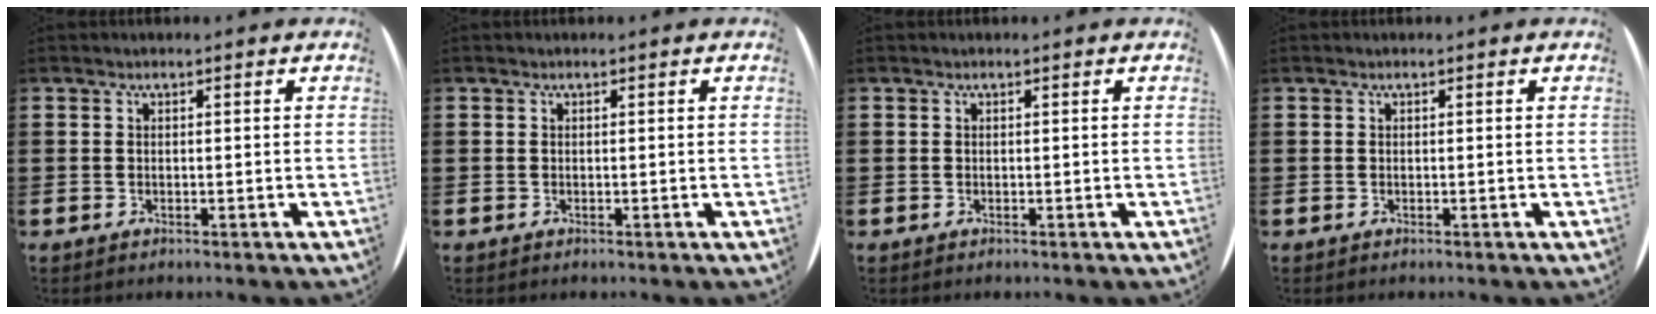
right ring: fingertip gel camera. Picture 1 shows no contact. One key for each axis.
{"total": 0.0}
{"total": 0.0}
{"total": 0.0}